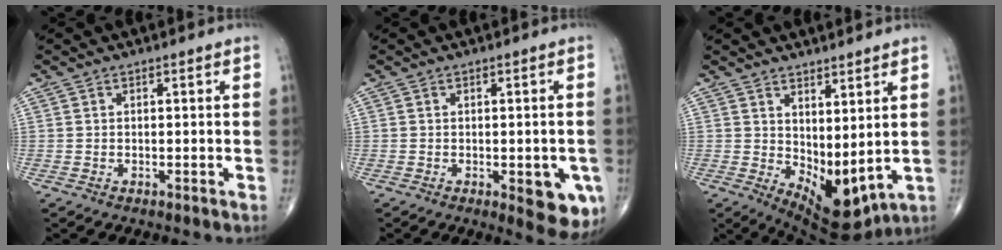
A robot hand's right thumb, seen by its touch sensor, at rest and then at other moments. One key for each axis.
{"total": 8.4, "fx": -2.6, "fy": 3.4, "fz": 7.3, "tx": -0.065, "ty": -0.010, "tz": -0.025}
{"total": 10.0, "fx": 1.8, "fy": 4.8, "fz": 8.5, "tx": -0.115, "ty": -0.029, "tz": 0.053}